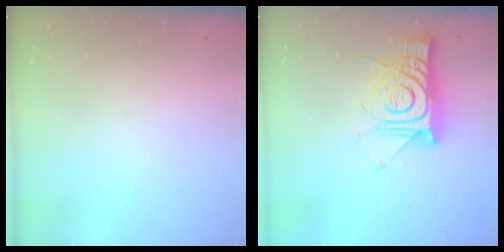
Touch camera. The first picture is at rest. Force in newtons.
{"total": 14.7, "press": 14.6, "slide": 1.2}